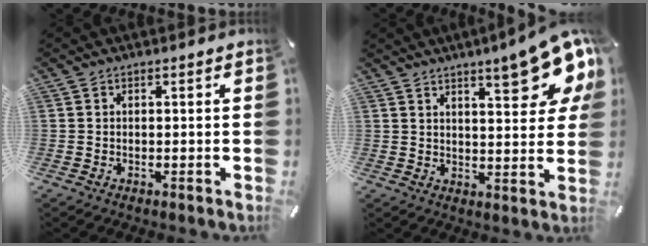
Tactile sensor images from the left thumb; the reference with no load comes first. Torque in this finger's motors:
{"motor_torque": [0.91, 1.27, 1.49, -1.28, 0.21]}